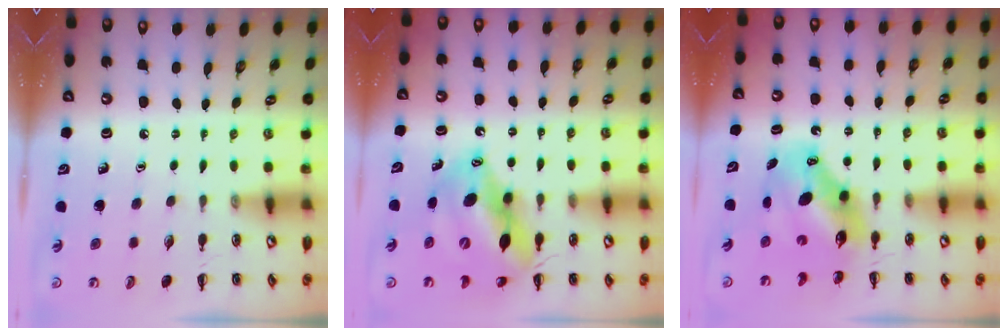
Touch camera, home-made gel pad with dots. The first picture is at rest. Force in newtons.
{"total": 13.8, "press": 13.4, "slide": 3.4}
{"total": 9.6, "press": 9.1, "slide": 3.0}